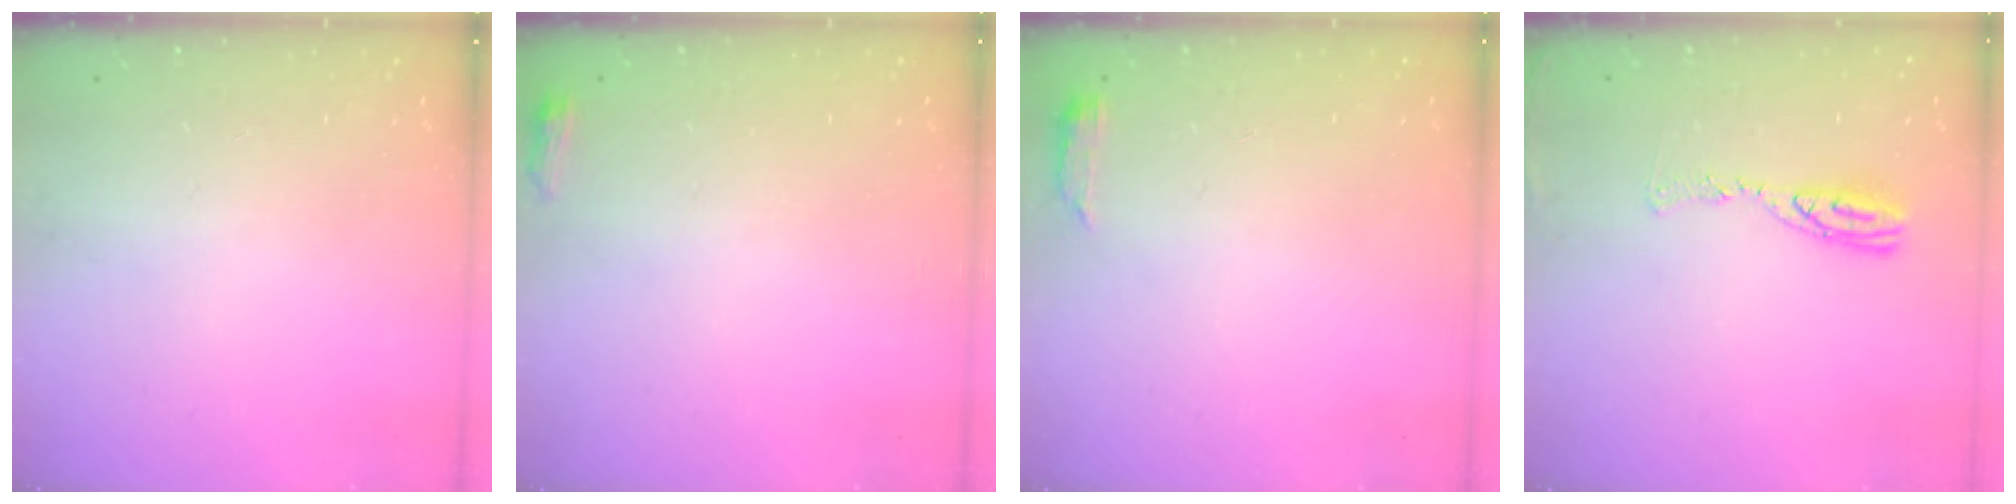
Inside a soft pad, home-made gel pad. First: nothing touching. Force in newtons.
{"total": 3.6, "press": 3.5, "slide": 0.8}
{"total": 2.8, "press": 2.8, "slide": 0.5}
{"total": 8.4, "press": 8.4, "slide": 0.9}